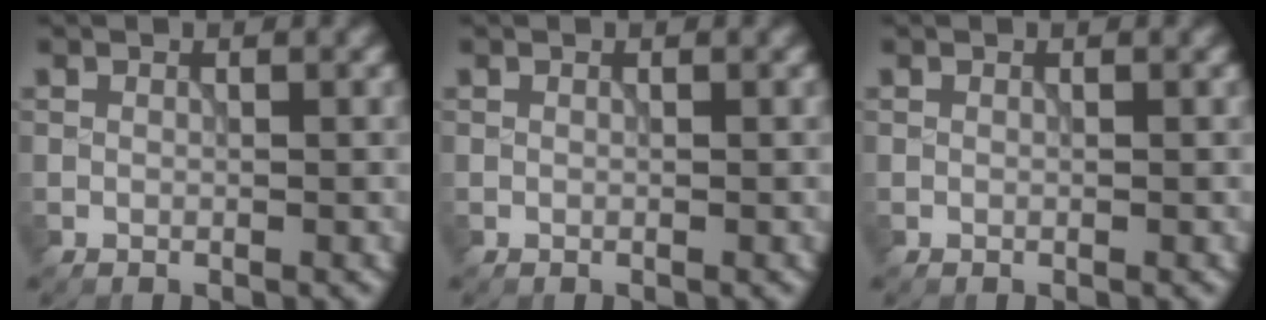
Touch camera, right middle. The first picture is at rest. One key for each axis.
{"total": 0.0}
{"total": 0.0}